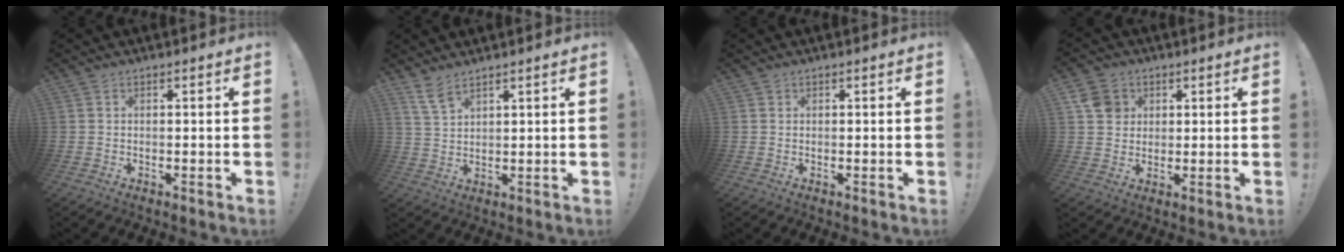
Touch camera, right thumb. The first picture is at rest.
{"total": 5.2, "force": [4.1, 1.6, 2.7], "torque": [-0.060, -0.019, 0.078]}
{"total": 0.0}
{"total": 7.4, "force": [2.5, 6.6, 2.3], "torque": [-0.022, -0.007, 0.051]}